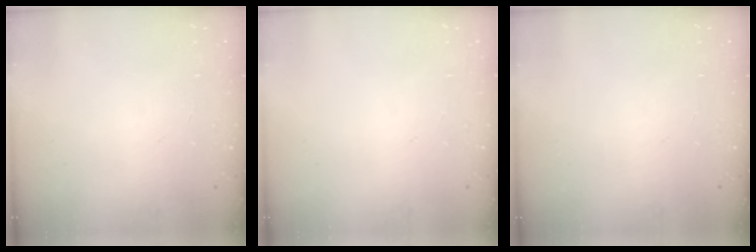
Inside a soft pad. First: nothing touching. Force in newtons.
{"total": 0.0}
{"total": 0.0}